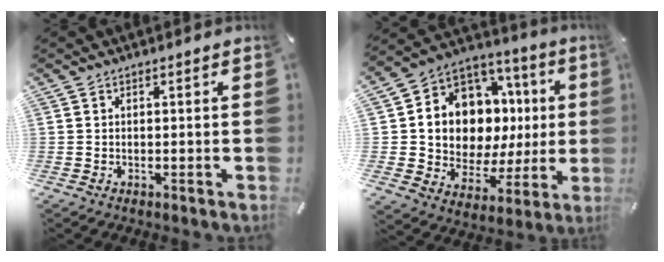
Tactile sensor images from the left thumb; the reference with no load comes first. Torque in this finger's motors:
{"motor_torque": [2.31, 2.70, 1.28, -0.93, 0.22]}